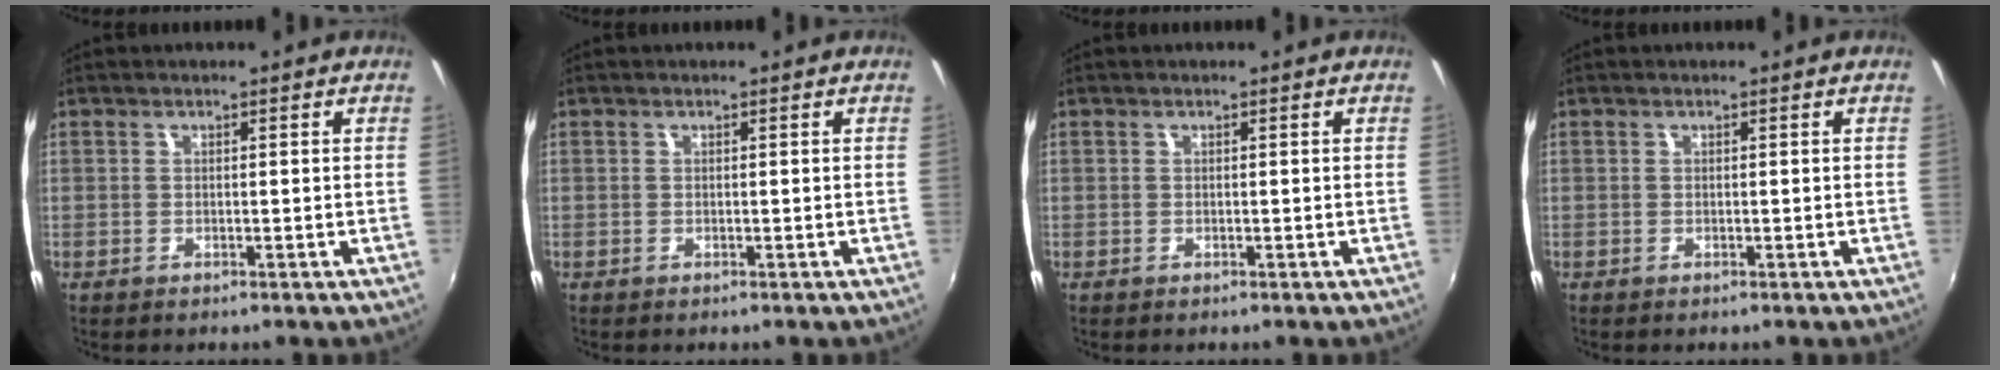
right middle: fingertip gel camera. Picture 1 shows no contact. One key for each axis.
{"total": 0.0}
{"total": 0.0}
{"total": 0.0}